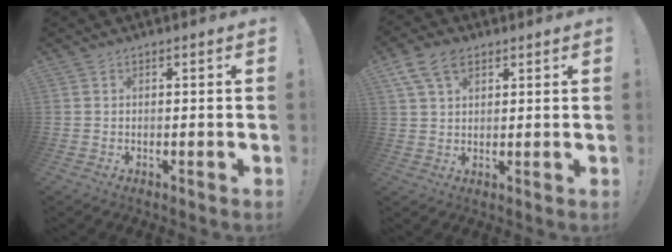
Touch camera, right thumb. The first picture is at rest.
{"total": 8.7, "force": [4.5, 5.4, 5.2], "torque": [-0.095, -0.001, 0.089]}